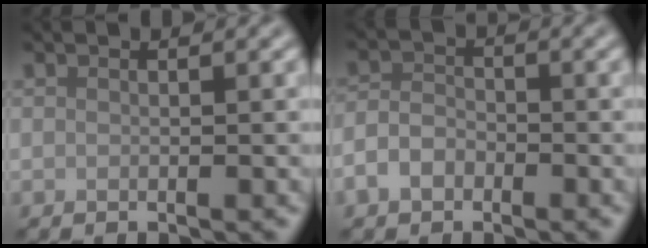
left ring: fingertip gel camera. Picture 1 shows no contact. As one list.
[{"total": 2.6, "force": [-1.4, 1.8, 1.3], "torque": [-0.023, 0.002, -0.034]}]